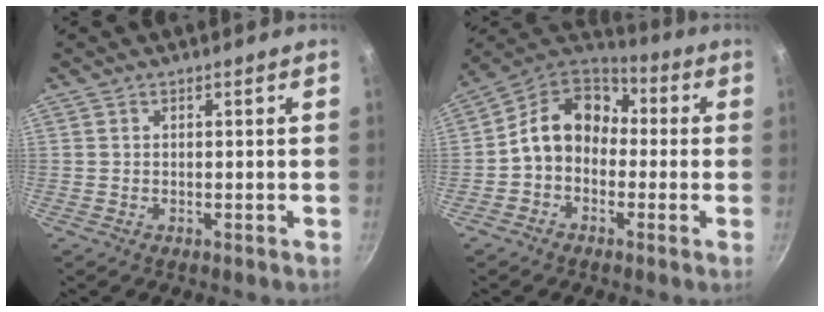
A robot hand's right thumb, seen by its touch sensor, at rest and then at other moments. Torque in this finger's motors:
{"motor_torque": [0.84, 0.73, 1.26, -0.56, 0.07]}